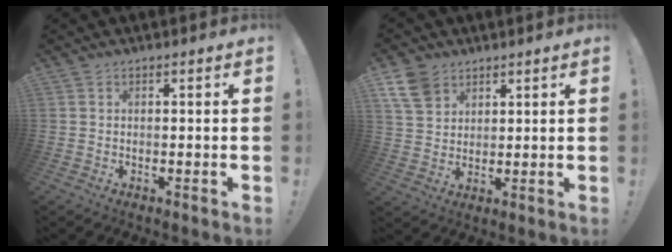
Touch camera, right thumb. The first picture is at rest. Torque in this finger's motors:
{"motor_torque": [-0.06, 0.06, 0.47, 0.31, 0.01]}